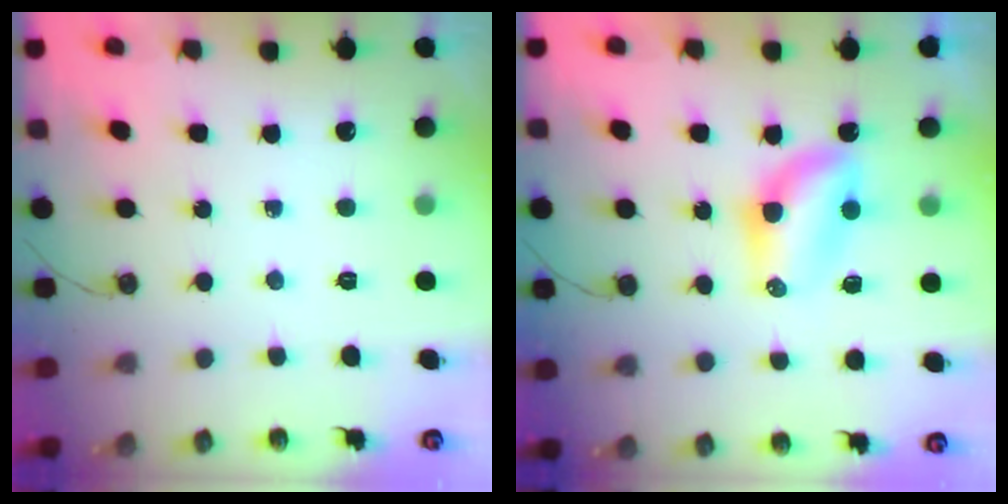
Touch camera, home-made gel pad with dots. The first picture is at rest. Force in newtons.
{"total": 8.2, "press": 7.3, "slide": 3.8}